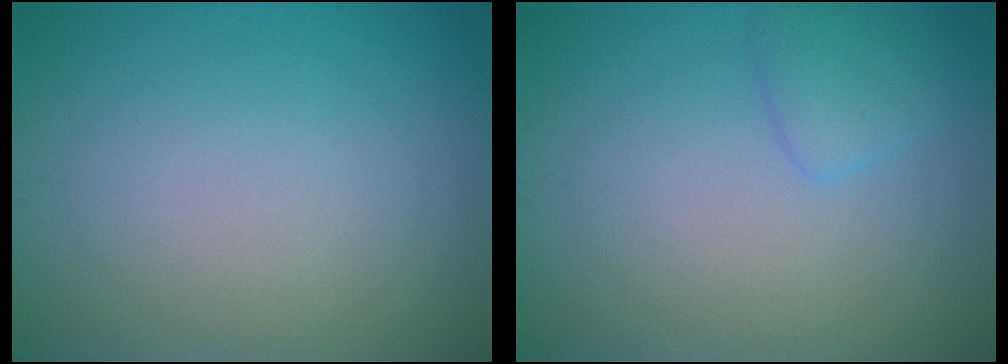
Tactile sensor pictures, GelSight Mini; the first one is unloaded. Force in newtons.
{"total": 1.7, "press": 1.7, "slide": 0.2}